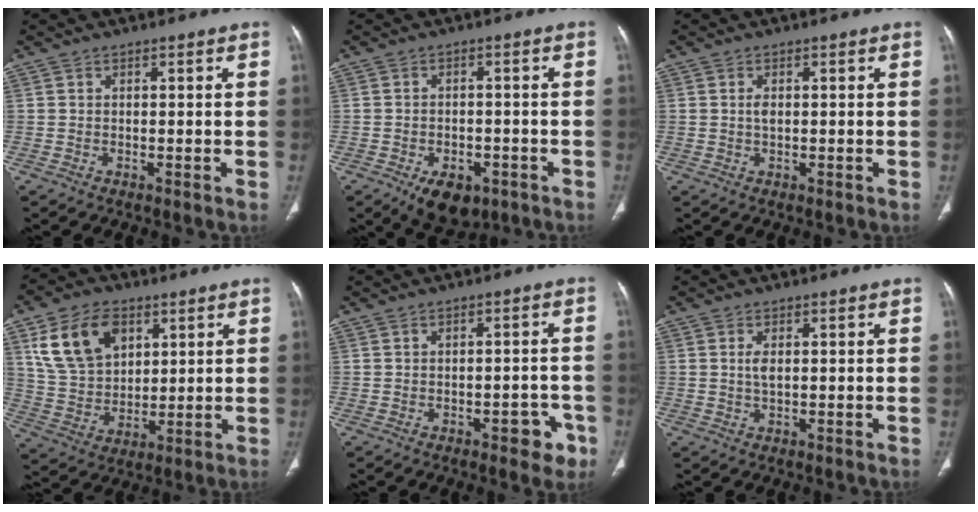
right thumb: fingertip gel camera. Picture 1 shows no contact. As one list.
[{"total": 8.6, "force": [-4.8, 5.2, 5.0], "torque": [-0.049, 0.016, -0.060]}, {"total": 1.3, "force": [0.2, 0.7, 1.1], "torque": [-0.020, -0.001, 0.004]}, {"total": 14.3, "force": [6.2, 9.8, 8.4], "torque": [-0.126, -0.013, 0.125]}, {"total": 5.3, "force": [-2.6, 2.7, 3.7], "torque": [-0.020, 0.017, -0.029]}, {"total": 1.8, "force": [0.4, 0.8, 1.6], "torque": [-0.036, -0.002, 0.010]}]